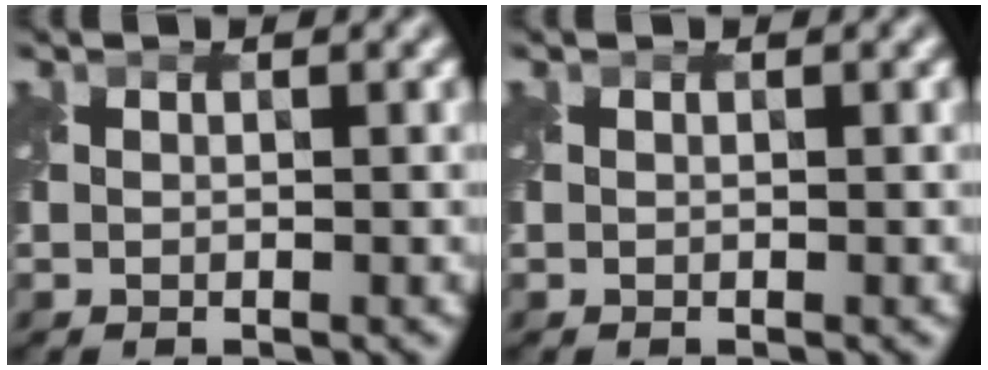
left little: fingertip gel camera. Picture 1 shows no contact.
{"total": 0.0}